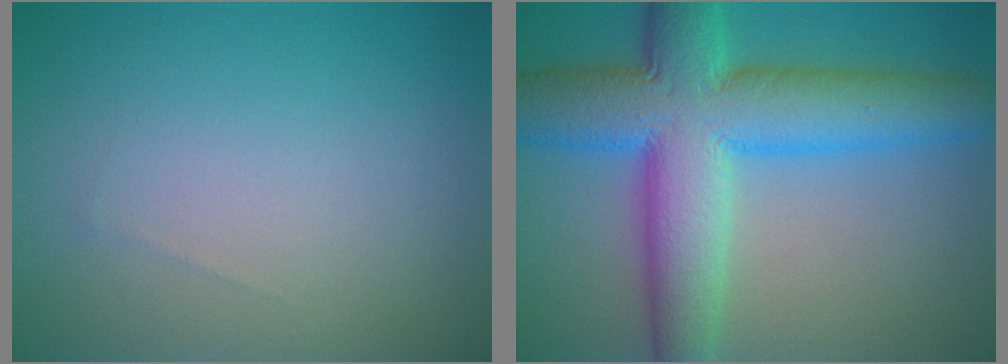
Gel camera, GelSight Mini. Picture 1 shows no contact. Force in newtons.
{"total": 11.5, "press": 11.5, "slide": 0.4}